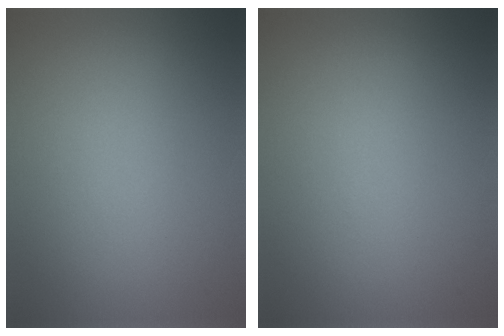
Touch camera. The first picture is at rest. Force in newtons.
{"total": 0.0}